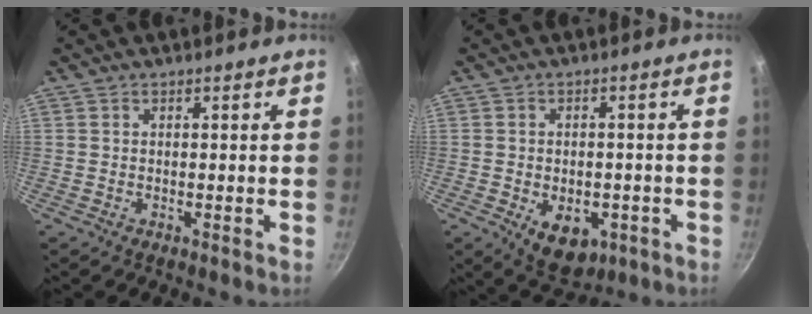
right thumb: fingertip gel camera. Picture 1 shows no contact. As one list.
[{"total": 8.9, "force": [-2.7, 5.9, 6.1], "torque": [-0.060, 0.001, -0.022]}]